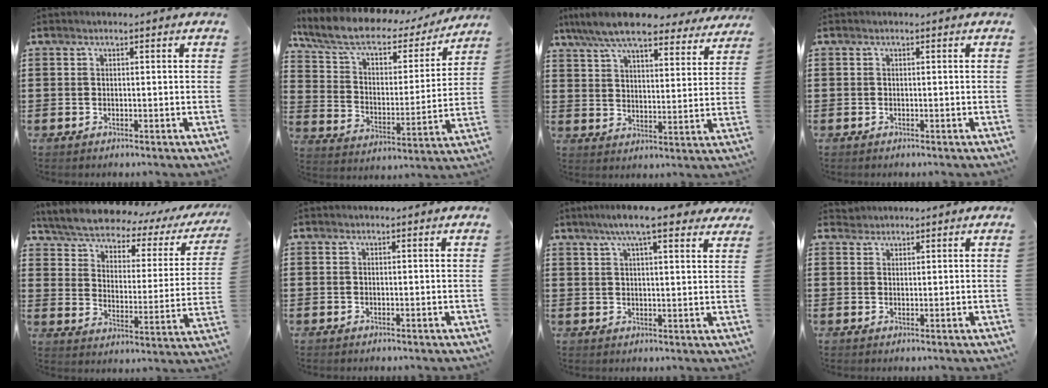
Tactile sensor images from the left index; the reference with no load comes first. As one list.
[{"total": 8.2, "force": [6.1, 3.1, 4.6], "torque": [-0.112, -0.035, 0.103]}, {"total": 9.4, "force": [8.3, 1.5, 4.2], "torque": [-0.114, -0.030, 0.150]}, {"total": 0.0}, {"total": 4.8, "force": [4.5, 0.7, 1.6], "torque": [-0.059, -0.038, 0.070]}, {"total": 0.0}, {"total": 7.8, "force": [5.8, 1.1, 5.1], "torque": [-0.104, -0.003, 0.102]}, {"total": 1.4, "force": [1.3, 0.5, -0.1], "torque": [-0.002, 0.000, 0.027]}]